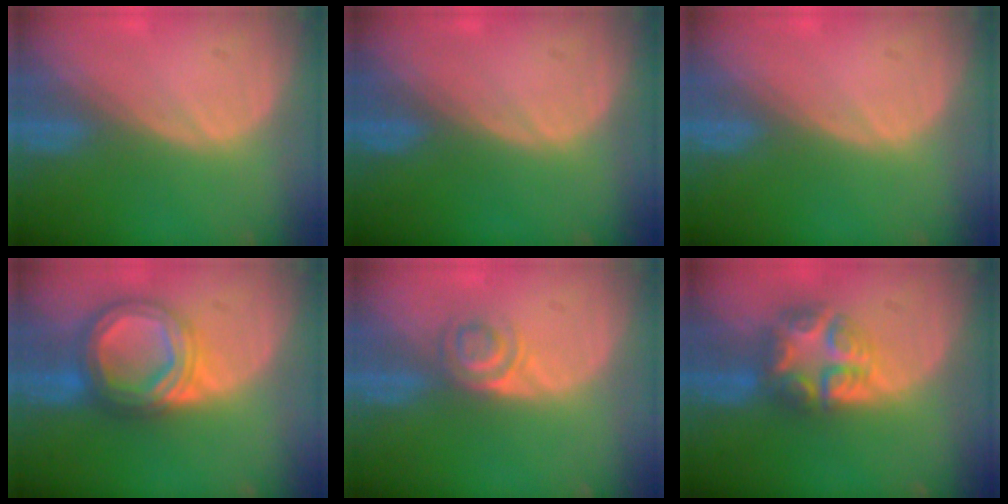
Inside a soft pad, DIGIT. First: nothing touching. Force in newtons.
{"total": 0.0}
{"total": 0.0}
{"total": 8.4, "press": 8.4, "slide": 0.7}
{"total": 3.5, "press": 3.4, "slide": 0.9}
{"total": 7.9, "press": 6.8, "slide": 4.0}